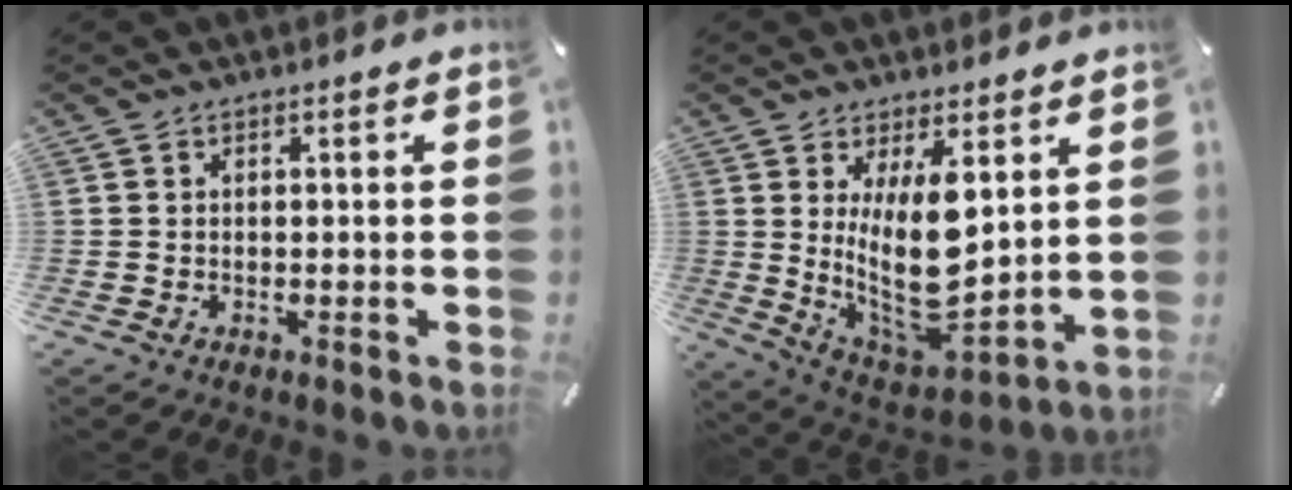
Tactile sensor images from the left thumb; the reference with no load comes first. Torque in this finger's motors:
{"motor_torque": [0.18, 1.30, 2.35, -0.43, 0.27]}